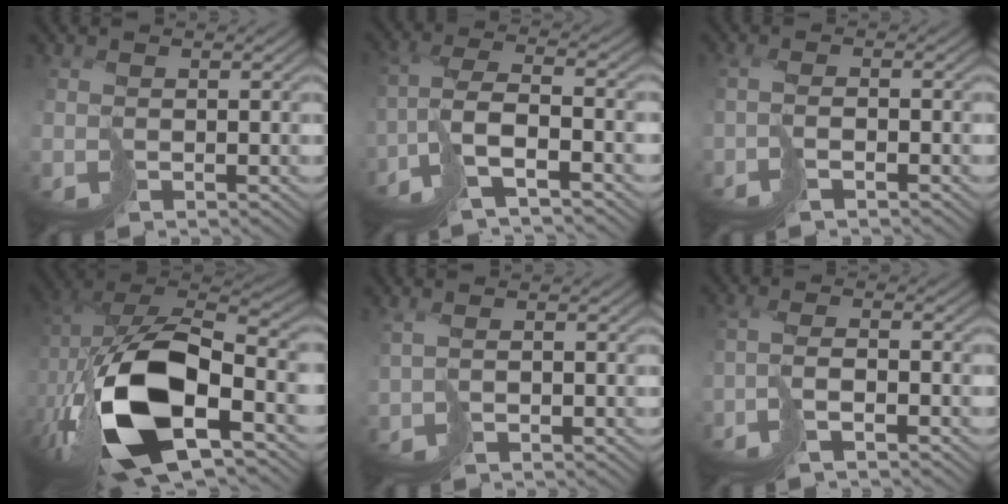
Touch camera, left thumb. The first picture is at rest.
{"total": 7.2, "force": [-4.3, 1.0, 5.6], "torque": [-0.108, 0.012, -0.090]}
{"total": 1.8, "force": [-1.3, -0.3, 1.1], "torque": [-0.019, 0.007, -0.028]}
{"total": 18.9, "force": [-6.5, 8.5, 15.6], "torque": [-0.334, -0.006, -0.105]}
{"total": 1.4, "force": [0.0, 0.3, 1.4], "torque": [-0.033, 0.001, 0.003]}
{"total": 2.8, "force": [-2.0, -0.4, 1.8], "torque": [-0.033, 0.009, -0.044]}